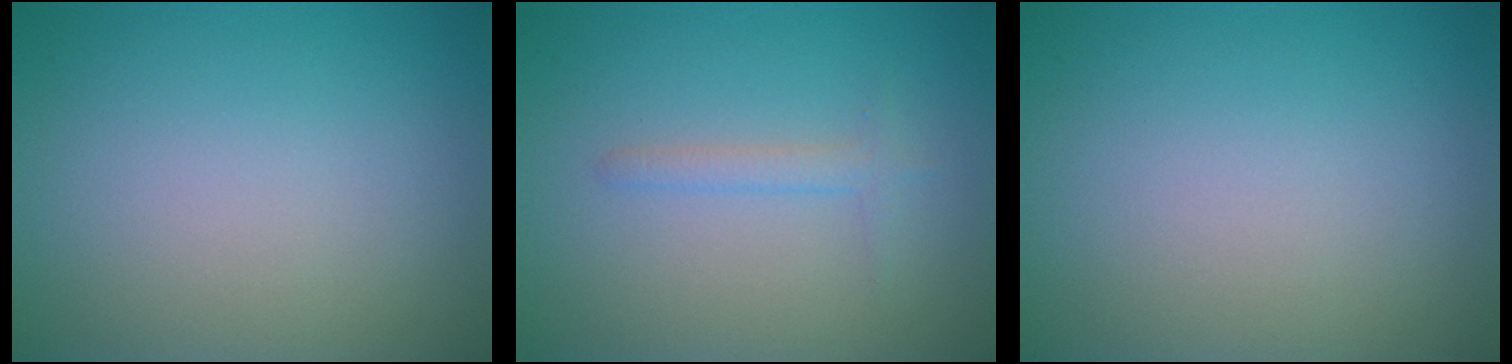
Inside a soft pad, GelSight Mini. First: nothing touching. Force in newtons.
{"total": 1.2, "press": 1.2, "slide": 0.1}
{"total": 0.0}